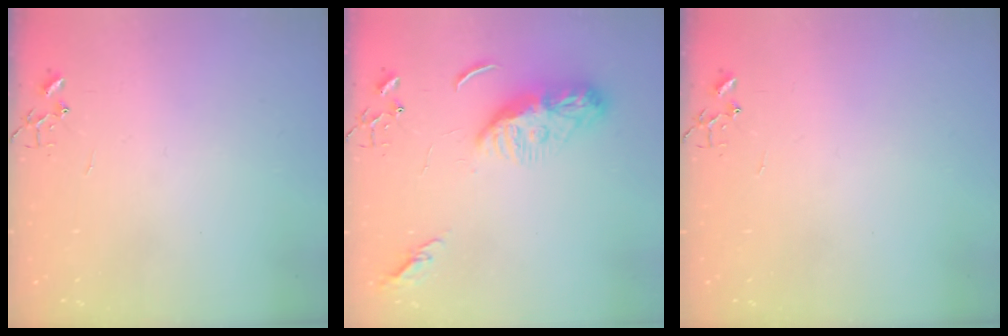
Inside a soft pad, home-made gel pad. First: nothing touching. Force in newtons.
{"total": 10.5, "press": 10.4, "slide": 1.1}
{"total": 0.0}